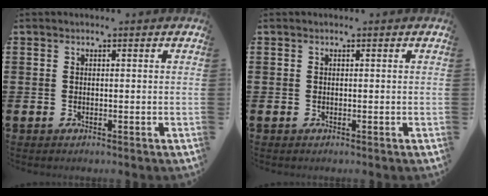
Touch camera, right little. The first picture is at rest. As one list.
[{"total": 0.0}]